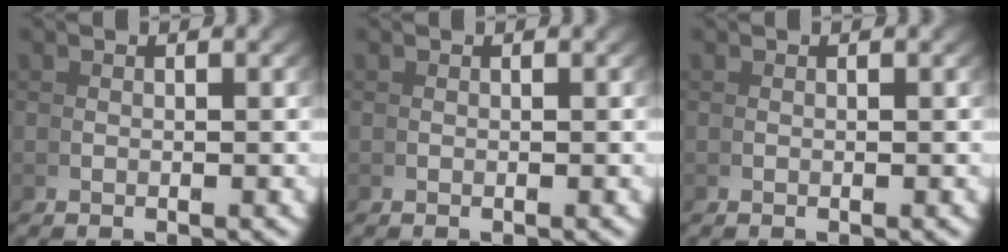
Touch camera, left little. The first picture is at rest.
{"total": 0.0}
{"total": 0.0}